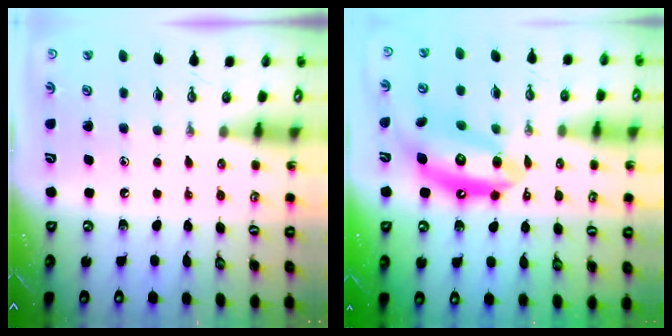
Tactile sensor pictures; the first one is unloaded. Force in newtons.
{"total": 15.4, "press": 15.3, "slide": 1.7}